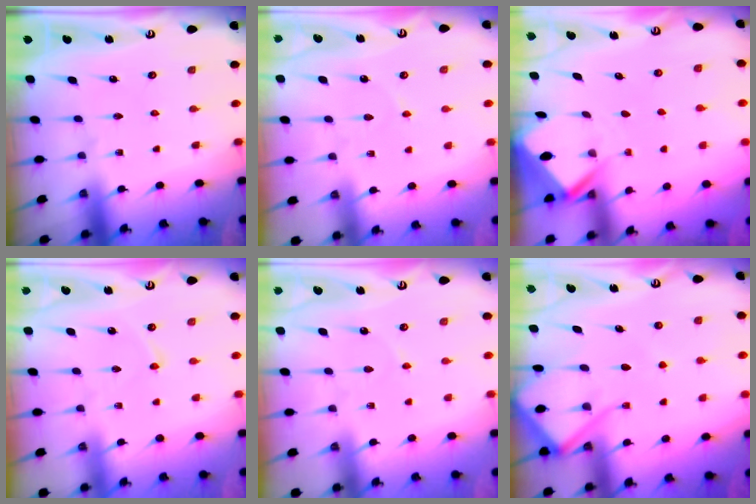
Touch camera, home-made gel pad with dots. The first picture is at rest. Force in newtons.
{"total": 2.6, "press": 2.5, "slide": 0.3}
{"total": 3.0, "press": 3.0, "slide": 0.3}
{"total": 2.1, "press": 2.1, "slide": 0.2}
{"total": 2.6, "press": 2.5, "slide": 0.3}
{"total": 9.7, "press": 9.6, "slide": 1.0}